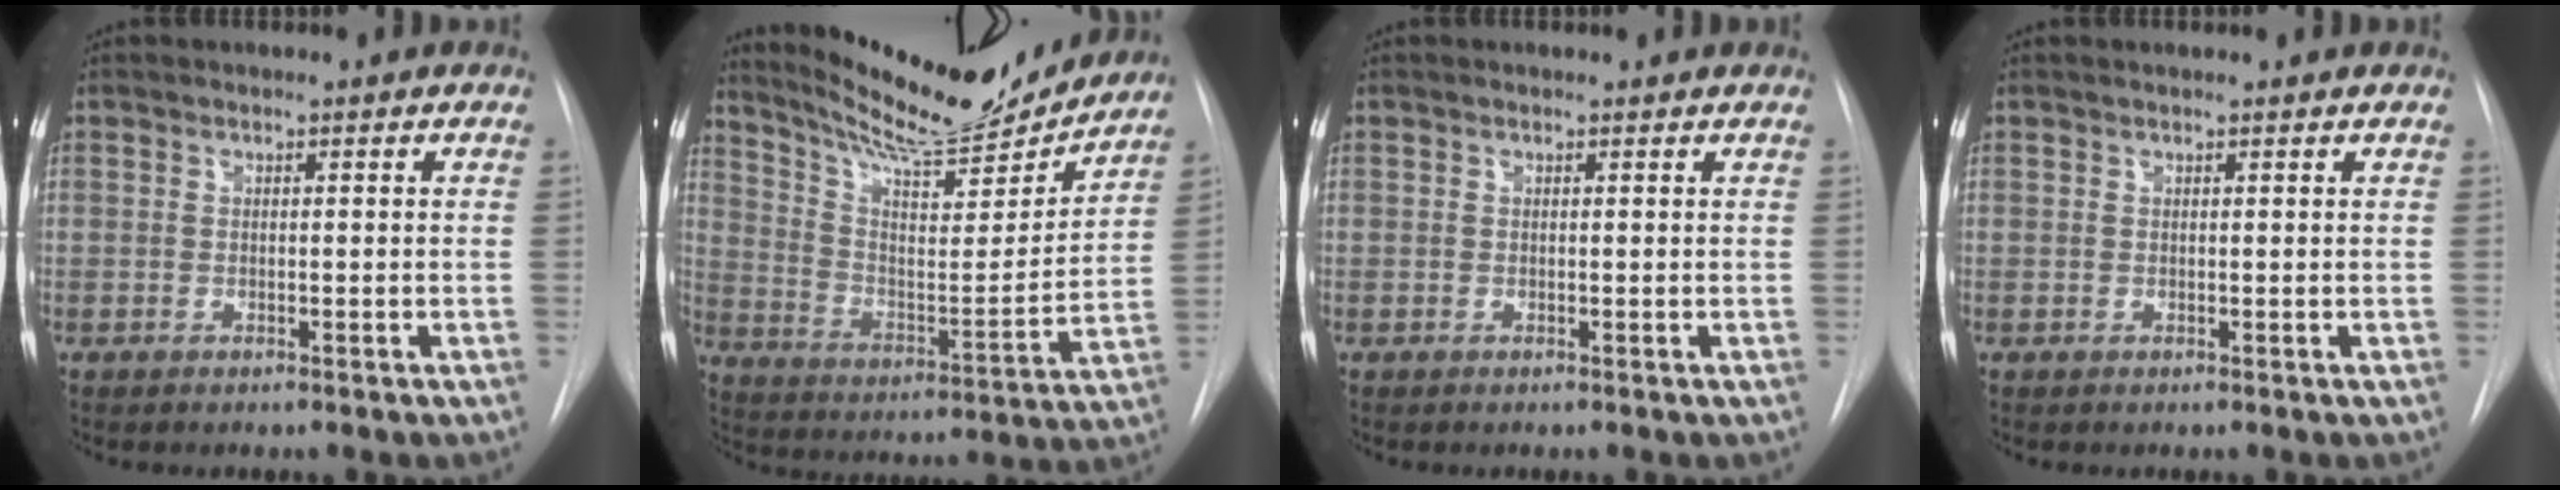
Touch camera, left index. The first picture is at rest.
{"total": 19.2, "force": [17.9, 2.2, 6.7], "torque": [-0.119, -0.032, 0.277]}
{"total": 1.5, "force": [1.5, 0.1, 0.1], "torque": [-0.011, 0.006, 0.014]}
{"total": 2.3, "force": [2.2, 0.0, 0.7], "torque": [-0.011, 0.015, 0.025]}